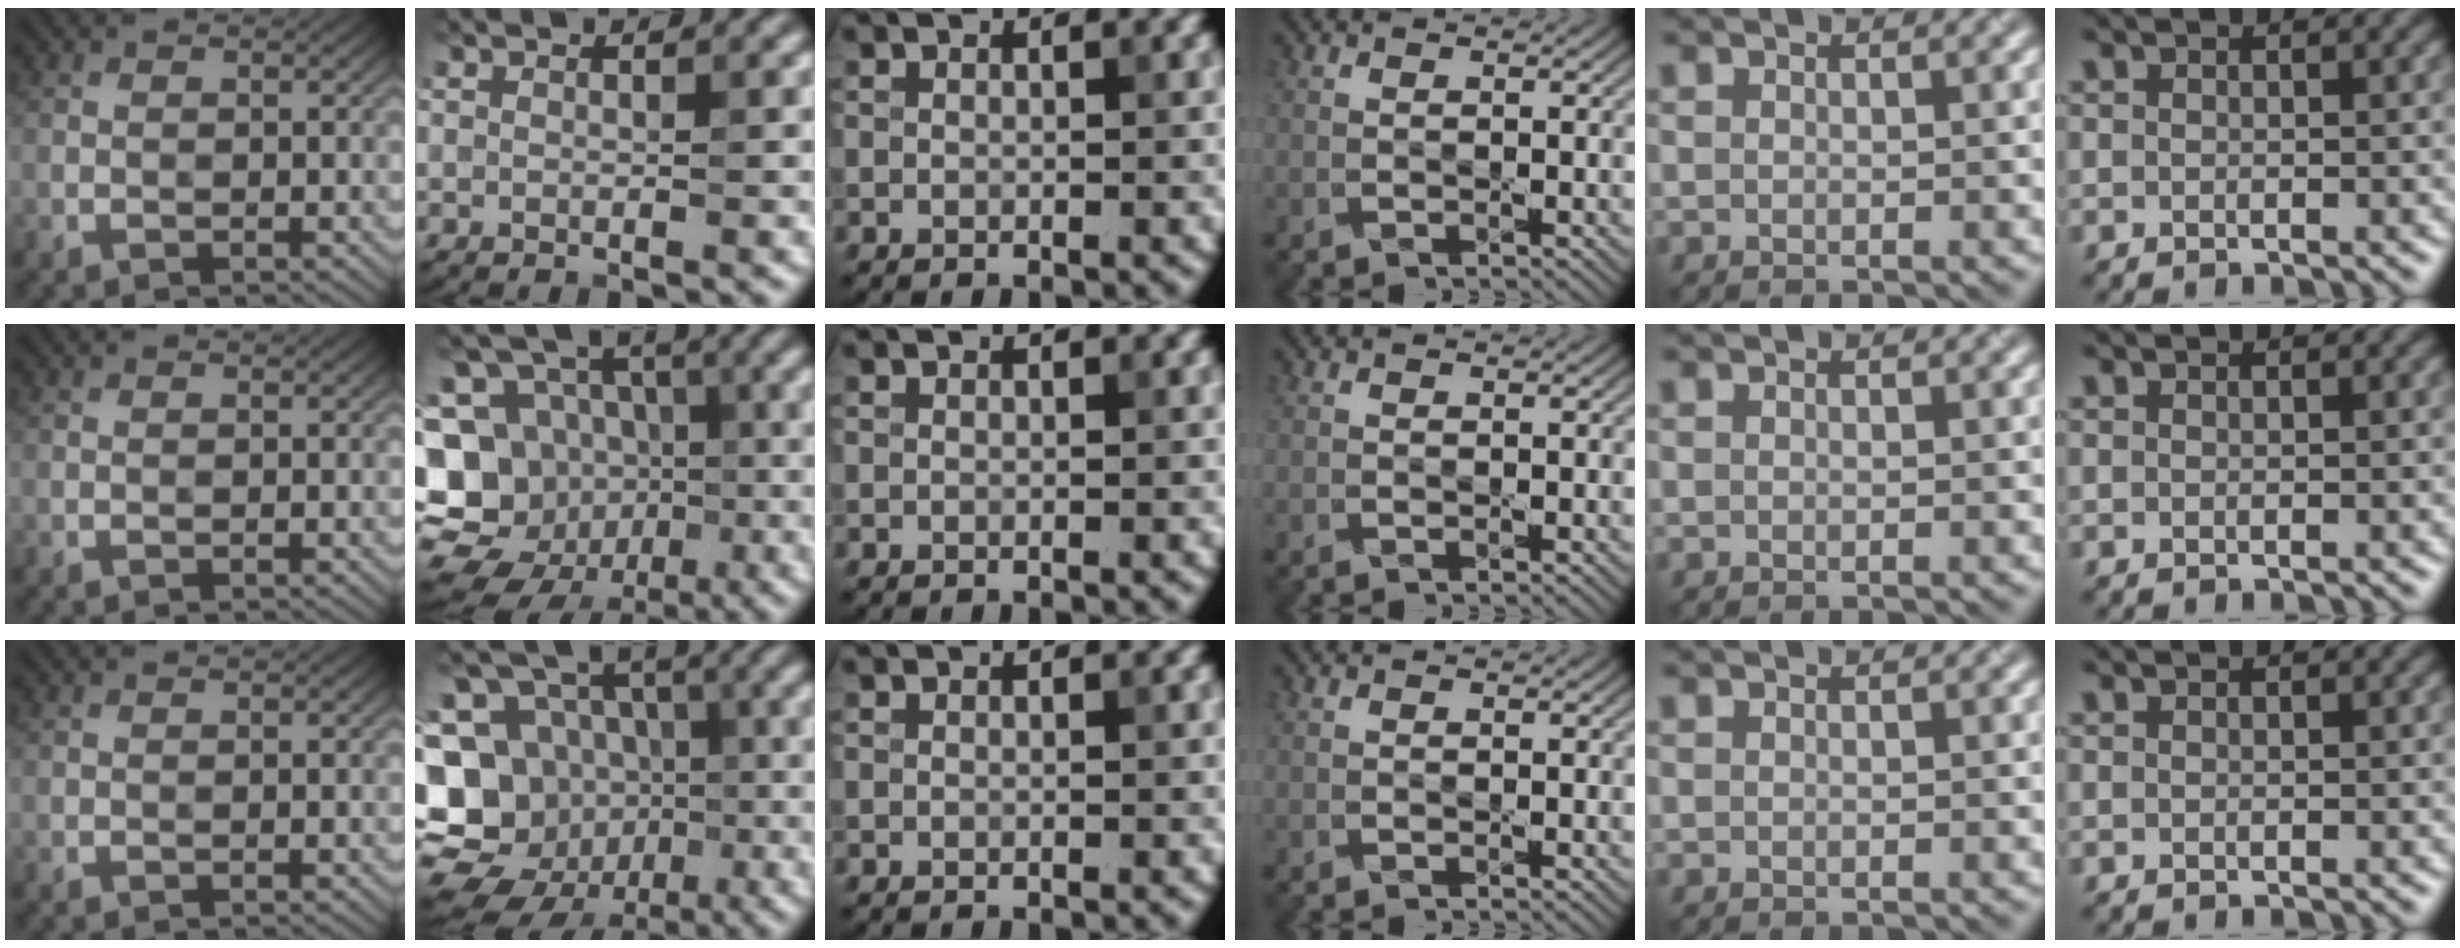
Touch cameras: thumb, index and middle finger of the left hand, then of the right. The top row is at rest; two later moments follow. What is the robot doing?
{"motion": "press", "object": "toy piano key"}